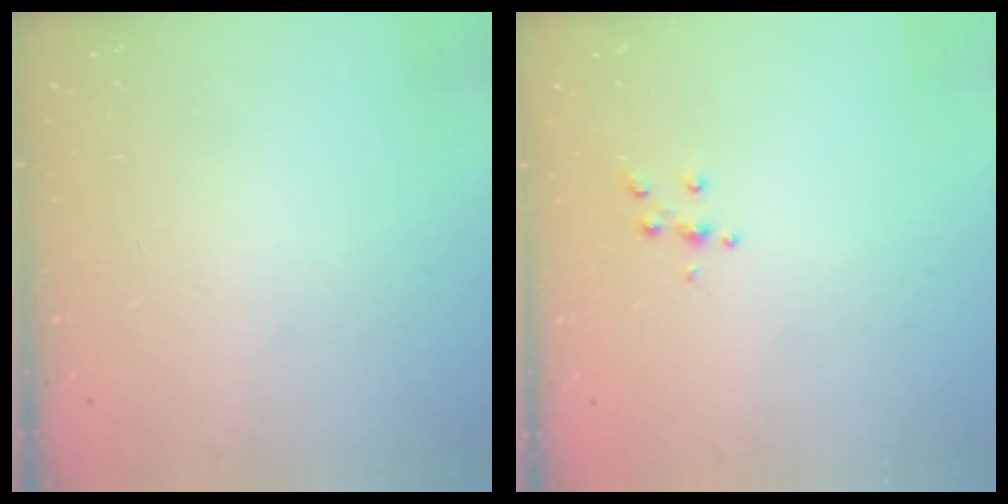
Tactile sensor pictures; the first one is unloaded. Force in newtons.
{"total": 4.8, "press": 4.8, "slide": 0.6}